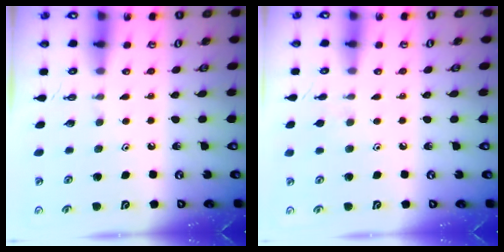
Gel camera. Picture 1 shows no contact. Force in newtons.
{"total": 2.9, "press": 2.8, "slide": 0.6}